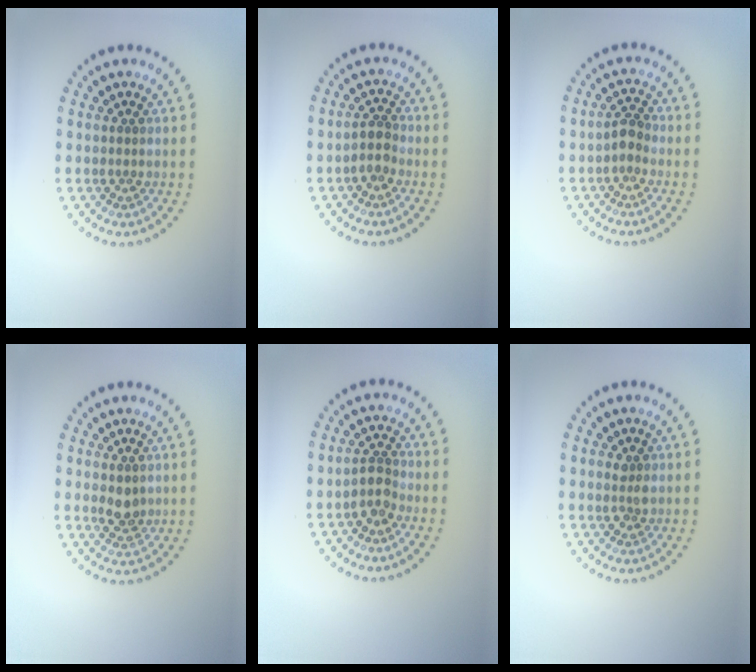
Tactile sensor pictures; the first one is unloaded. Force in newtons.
{"total": 1.9, "press": 1.6, "slide": 1.0}
{"total": 1.6, "press": 1.4, "slide": 0.8}
{"total": 2.1, "press": 2.0, "slide": 0.5}
{"total": 1.9, "press": 1.7, "slide": 1.0}
{"total": 0.9, "press": 0.9, "slide": 0.3}